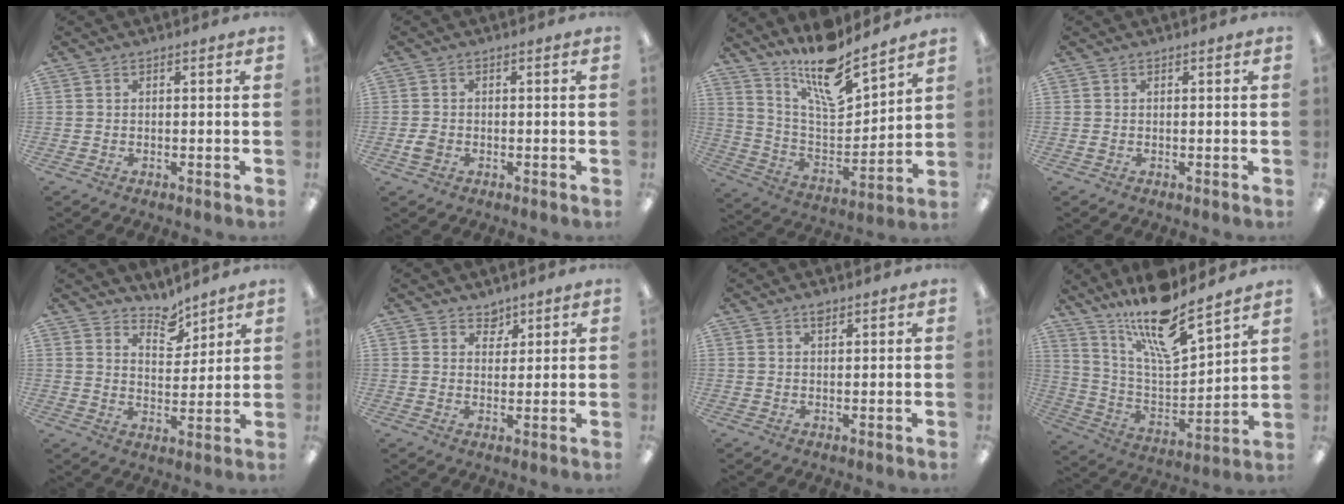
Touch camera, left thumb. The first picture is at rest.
{"total": 2.3, "force": [-0.7, 1.8, 1.3], "torque": [-0.022, 0.003, -0.011]}
{"total": 15.6, "force": [12.9, 4.0, 7.9], "torque": [-0.145, -0.096, 0.221]}
{"total": 0.5, "force": [0.1, 0.4, 0.4], "torque": [-0.007, 0.003, 0.000]}
{"total": 6.8, "force": [5.9, 2.9, 1.7], "torque": [-0.013, -0.044, 0.106]}
{"total": 3.5, "force": [2.9, 2.0, 0.3], "torque": [0.010, -0.019, 0.050]}
{"total": 1.9, "force": [1.4, 0.7, 1.0], "torque": [-0.016, -0.003, 0.024]}
{"total": 17.3, "force": [14.0, 3.9, 9.5], "torque": [-0.174, -0.097, 0.238]}